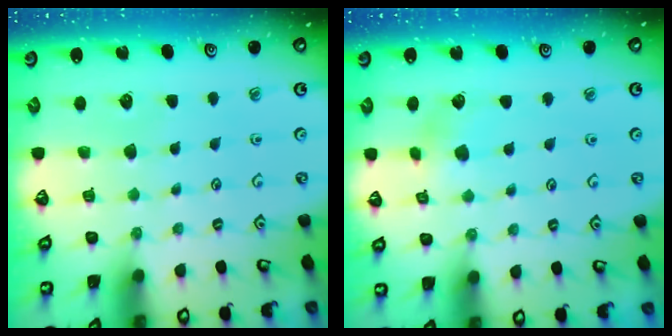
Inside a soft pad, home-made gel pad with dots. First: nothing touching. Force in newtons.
{"total": 2.9, "press": 2.9, "slide": 0.3}